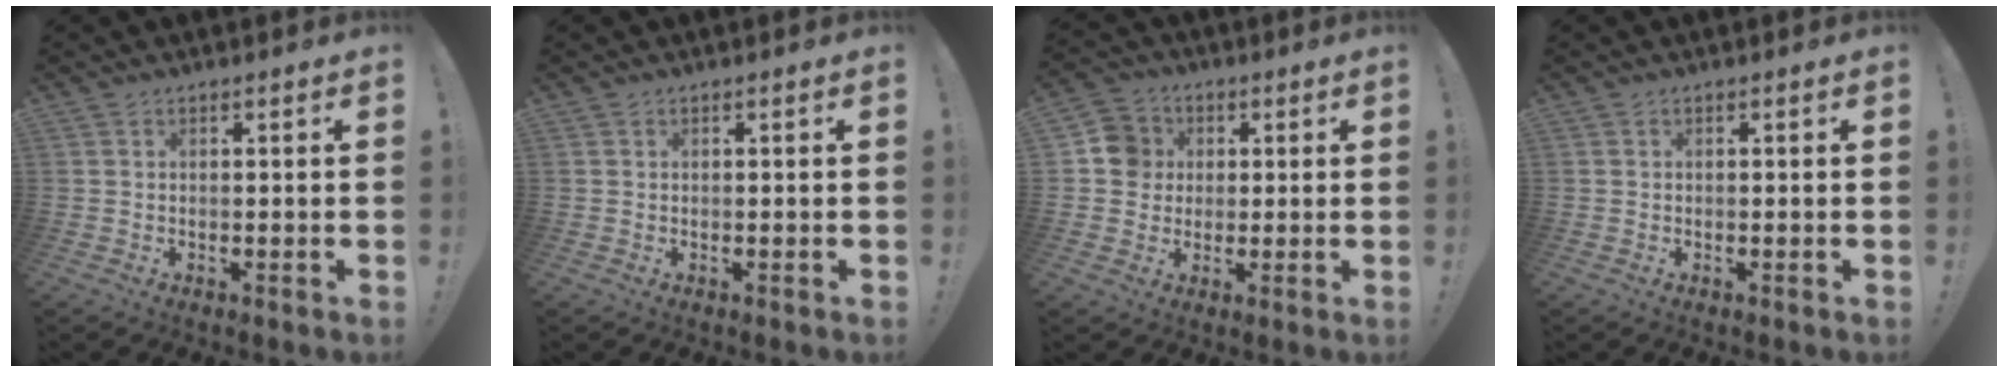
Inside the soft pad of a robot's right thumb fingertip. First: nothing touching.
{"total": 0.0}
{"total": 8.7, "force": [1.3, 8.3, 2.3], "torque": [-0.021, 0.006, 0.029]}
{"total": 0.0}